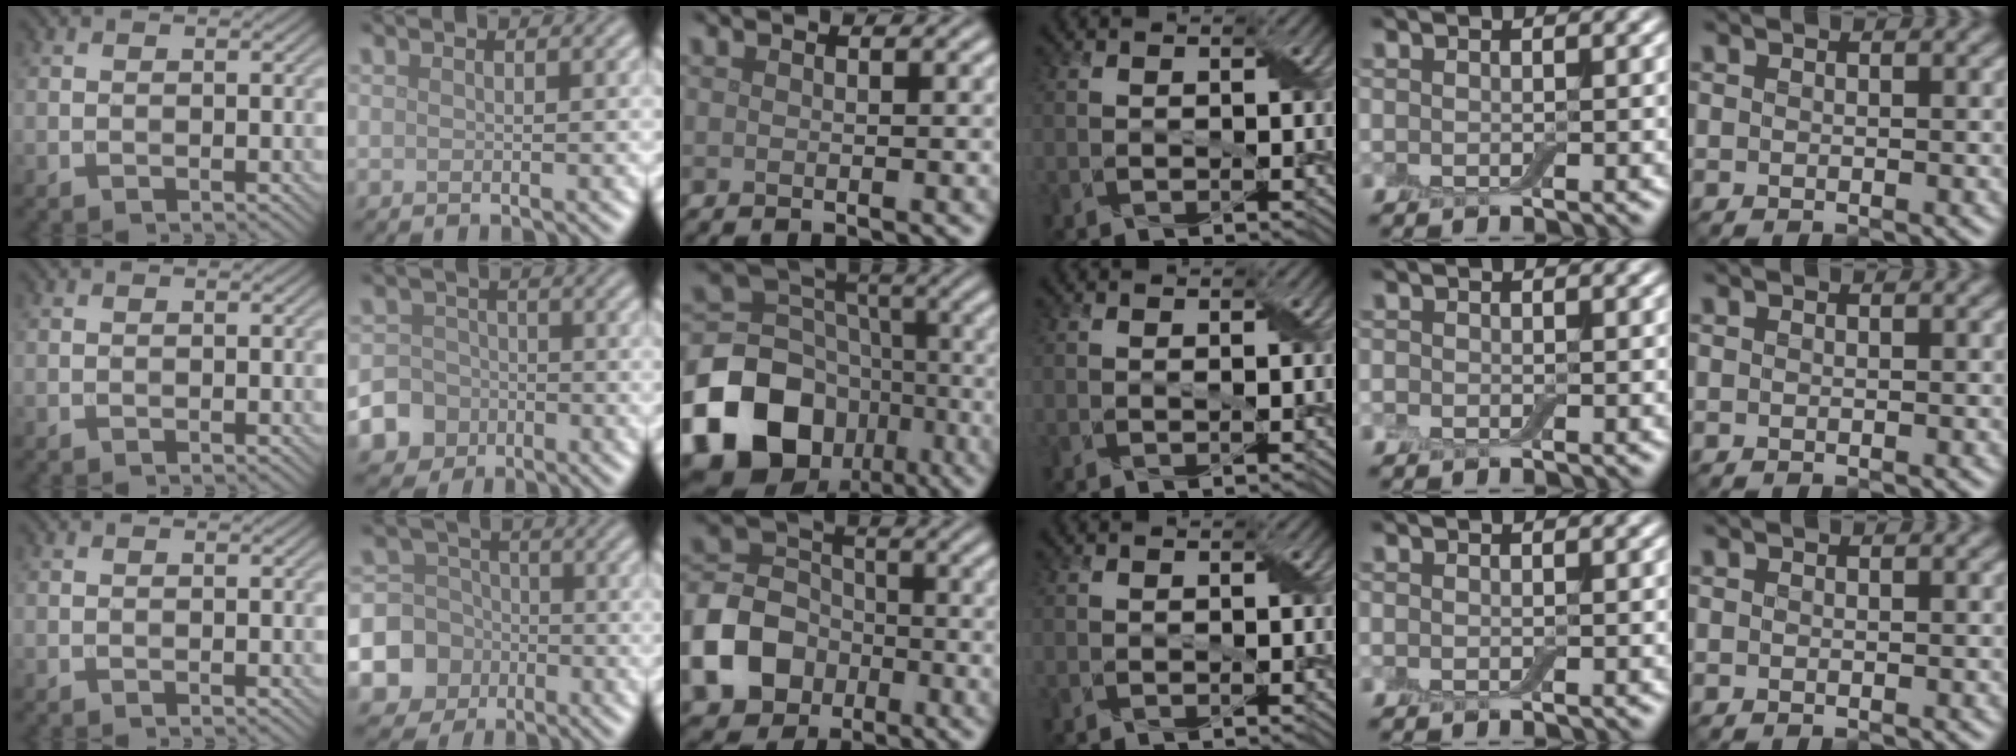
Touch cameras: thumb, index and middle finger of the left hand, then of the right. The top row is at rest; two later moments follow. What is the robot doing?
{"motion": "fold", "object": "aluminum foil"}